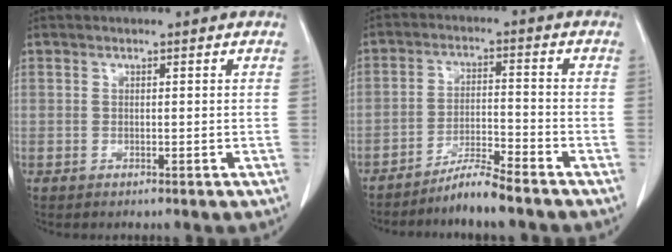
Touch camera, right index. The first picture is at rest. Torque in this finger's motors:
{"motor_torque": [0.58, -0.59, -0.03, 0.02]}